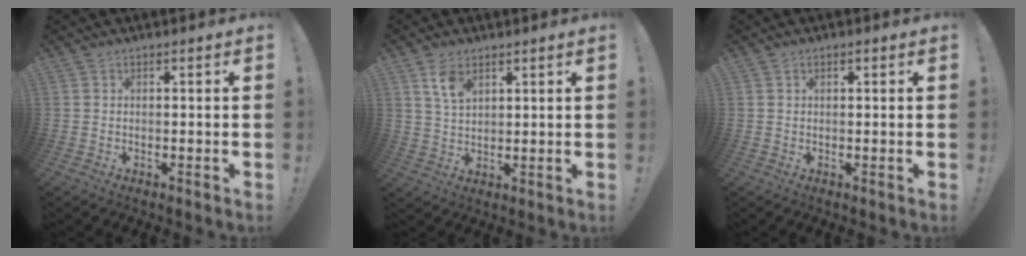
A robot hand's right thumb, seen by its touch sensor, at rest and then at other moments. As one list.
[{"total": 6.9, "force": [4.0, 4.1, 3.8], "torque": [-0.064, -0.016, 0.075]}, {"total": 0.7, "force": [0.4, 0.4, 0.5], "torque": [-0.005, 0.000, 0.007]}]